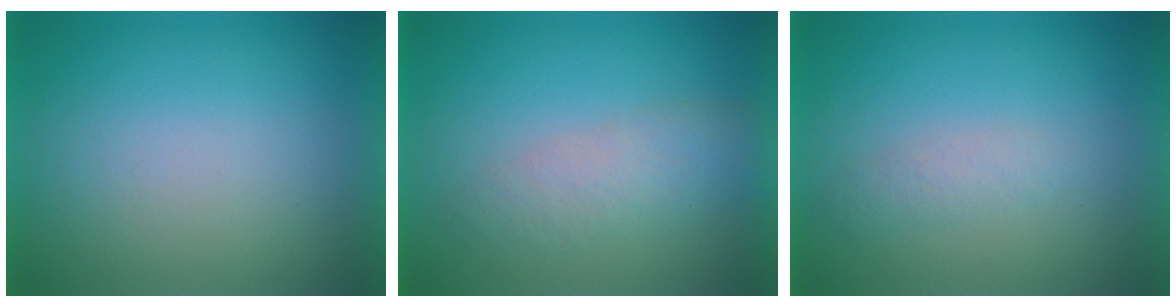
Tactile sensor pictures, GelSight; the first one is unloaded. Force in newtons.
{"total": 3.4}
{"total": 1.9}